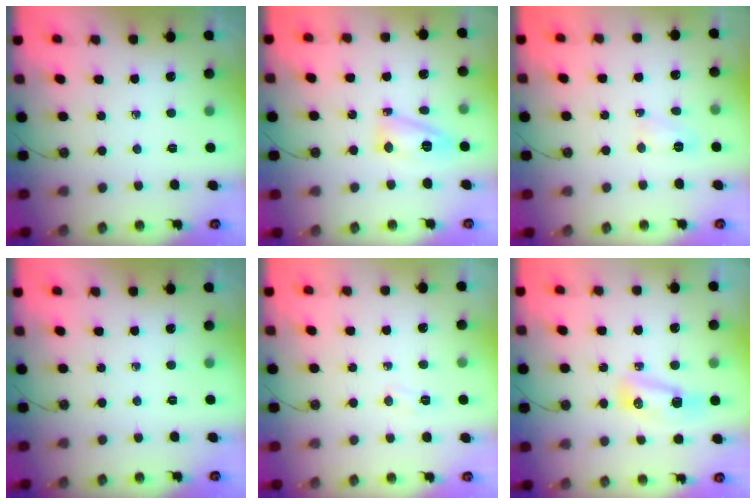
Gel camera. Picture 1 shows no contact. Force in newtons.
{"total": 10.2, "press": 10.2, "slide": 0.7}
{"total": 3.7, "press": 3.6, "slide": 0.7}
{"total": 0.0}
{"total": 3.1, "press": 2.8, "slide": 1.2}
{"total": 8.0, "press": 7.9, "slide": 1.1}